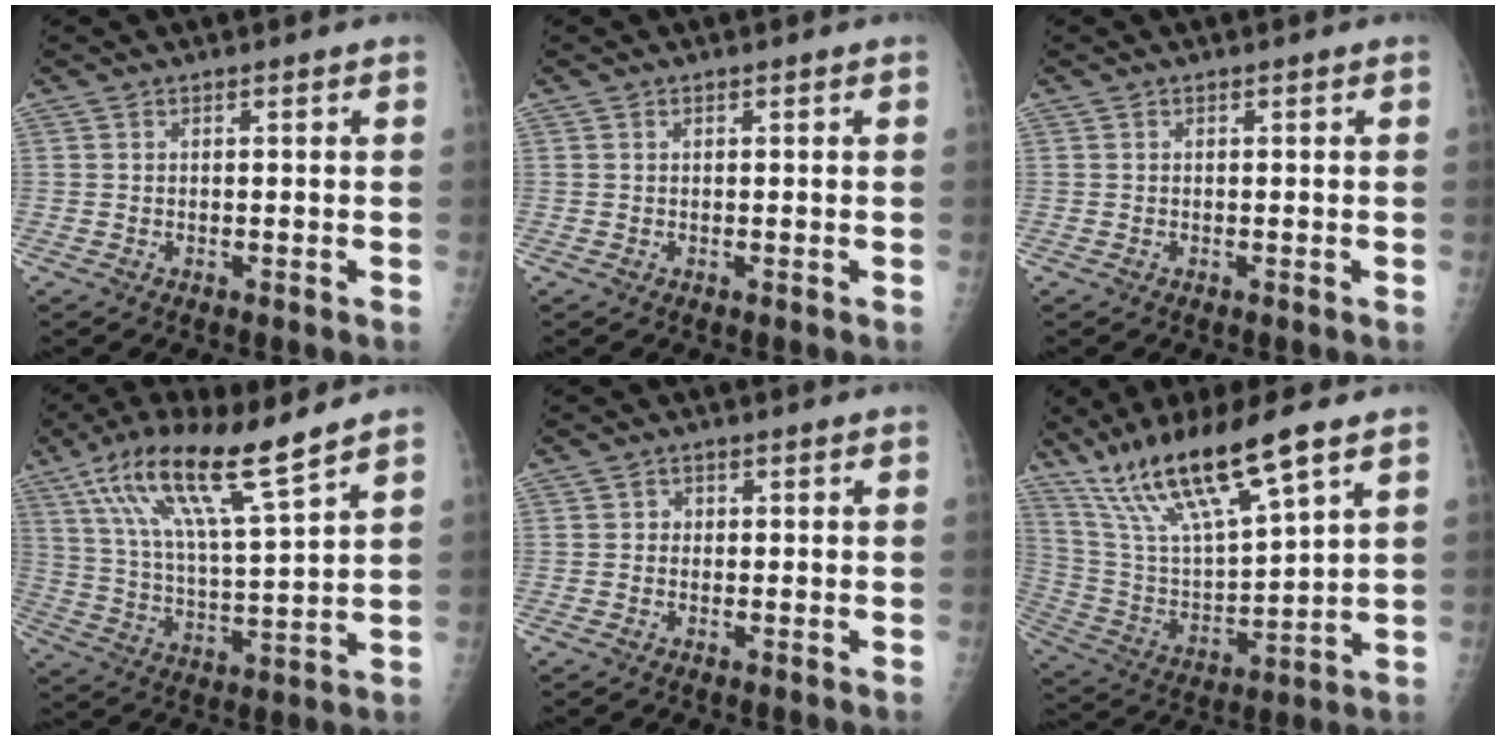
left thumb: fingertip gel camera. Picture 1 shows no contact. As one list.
[{"total": 0.0}, {"total": 0.0}, {"total": 16.1, "force": [10.7, 2.0, 11.8], "torque": [-0.212, -0.042, 0.202]}, {"total": 1.3, "force": [0.0, 1.3, 0.3], "torque": [0.004, 0.004, -0.003]}, {"total": 18.8, "force": [12.5, 3.4, 13.6], "torque": [-0.247, -0.048, 0.246]}]